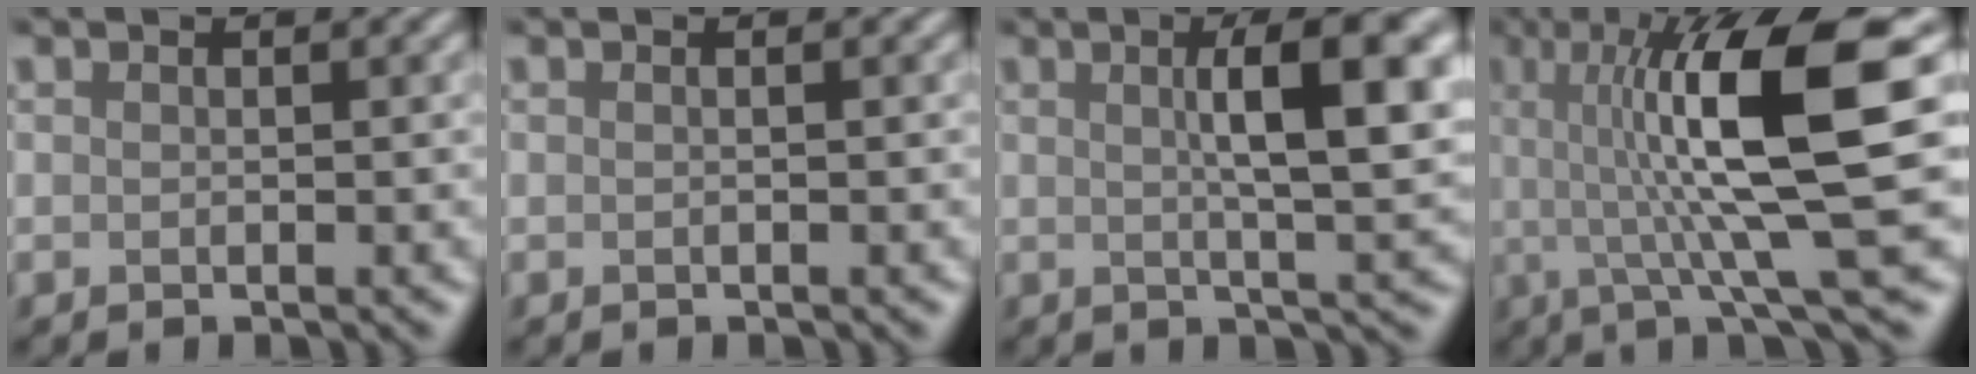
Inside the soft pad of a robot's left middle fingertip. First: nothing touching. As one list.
[{"total": 1.0, "force": [0.2, 0.5, 0.8], "torque": [0.000, -0.004, -0.010]}, {"total": 8.2, "force": [1.8, 1.7, 7.8], "torque": [-0.094, 0.013, 0.031]}, {"total": 12.0, "force": [1.8, 2.5, 11.6], "torque": [-0.182, 0.007, 0.040]}]